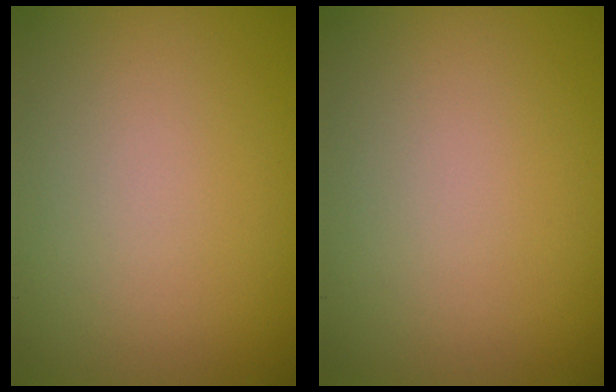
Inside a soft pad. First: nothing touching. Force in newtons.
{"total": 0.0}